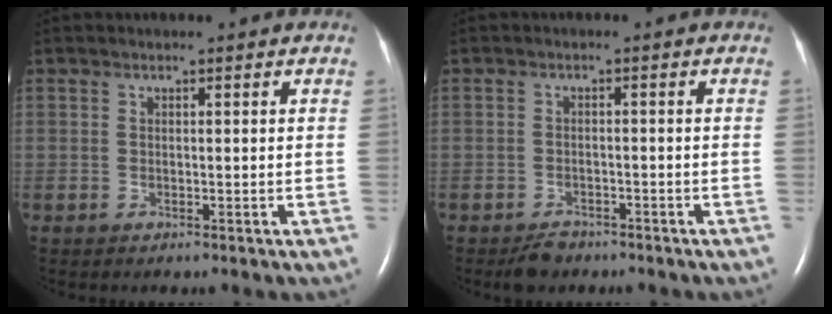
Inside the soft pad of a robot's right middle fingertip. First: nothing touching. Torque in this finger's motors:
{"motor_torque": [0.00, 0.00, -0.04, 0.00]}